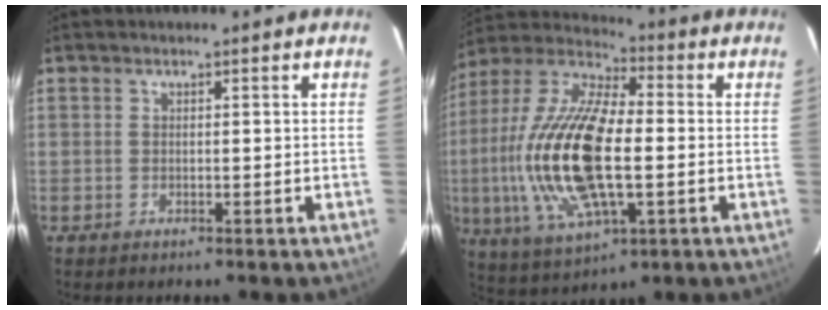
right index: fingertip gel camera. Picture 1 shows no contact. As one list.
[{"total": 22.4, "force": [-2.2, 9.0, 20.4], "torque": [-0.425, -0.006, -0.043]}]